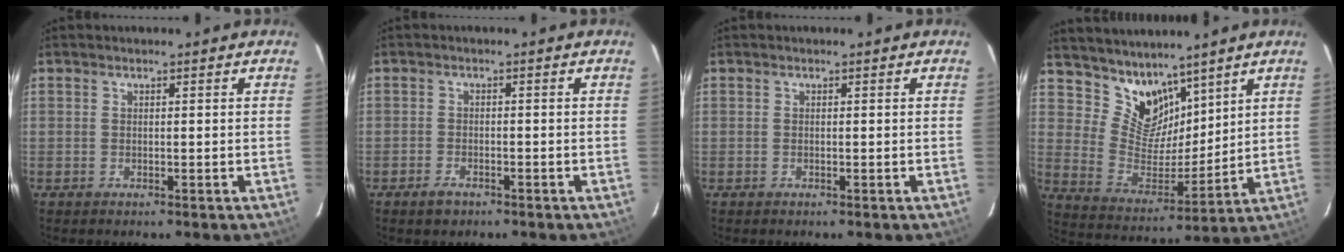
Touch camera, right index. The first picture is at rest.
{"total": 2.5, "force": [-1.8, 1.4, 1.1], "torque": [-0.025, 0.002, -0.029]}
{"total": 0.0}
{"total": 9.2, "force": [7.0, 5.3, 2.8], "torque": [-0.043, -0.002, 0.142]}